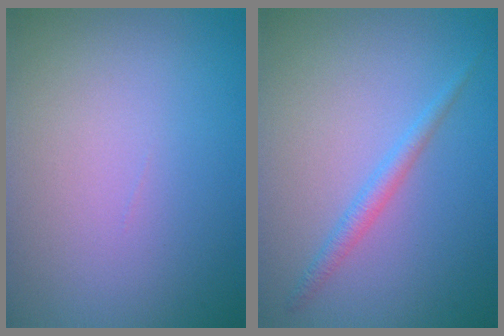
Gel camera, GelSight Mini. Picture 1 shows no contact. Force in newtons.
{"total": 1.5, "press": 1.5, "slide": 0.1}